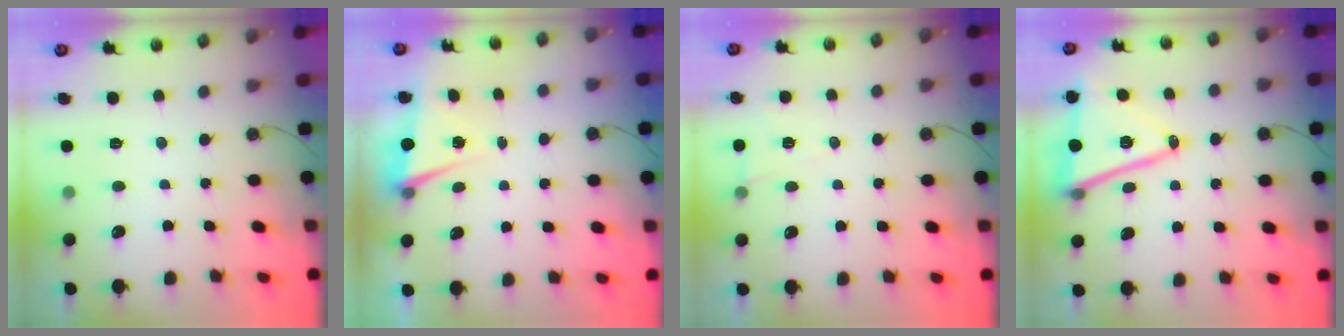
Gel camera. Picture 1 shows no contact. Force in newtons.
{"total": 1.9, "press": 1.4, "slide": 1.3}
{"total": 5.9, "press": 3.7, "slide": 4.5}
{"total": 15.4, "press": 14.9, "slide": 3.9}